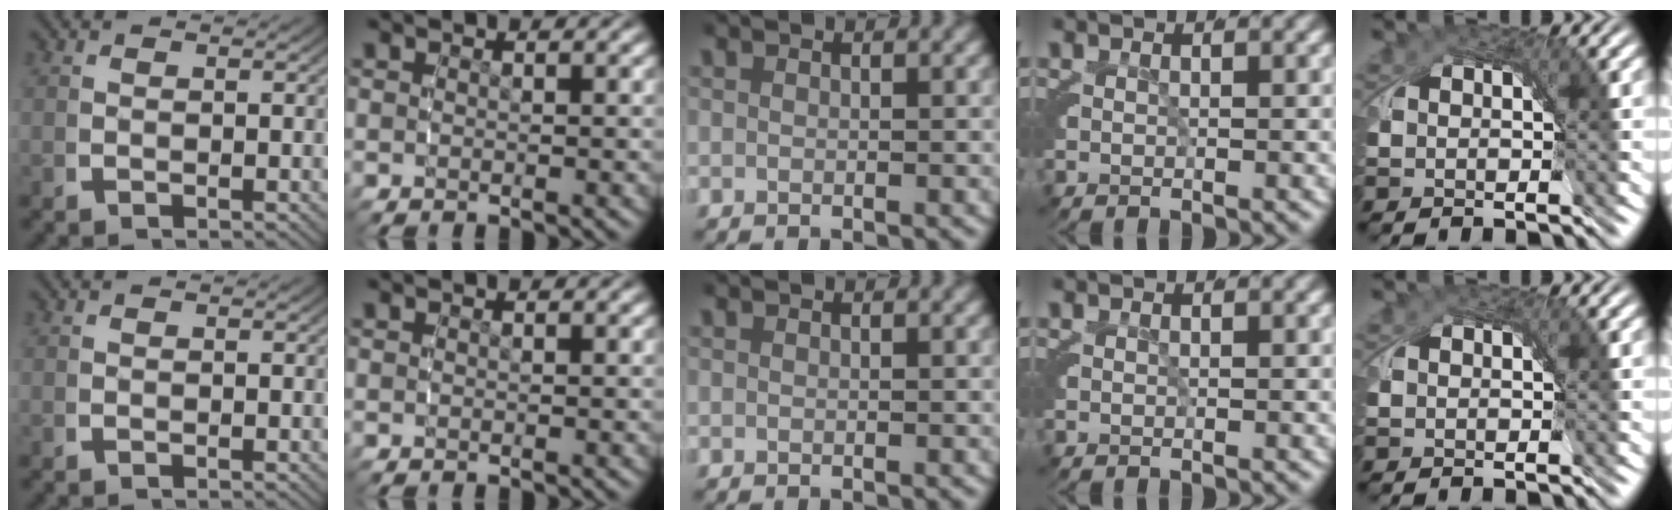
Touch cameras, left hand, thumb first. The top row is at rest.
{}